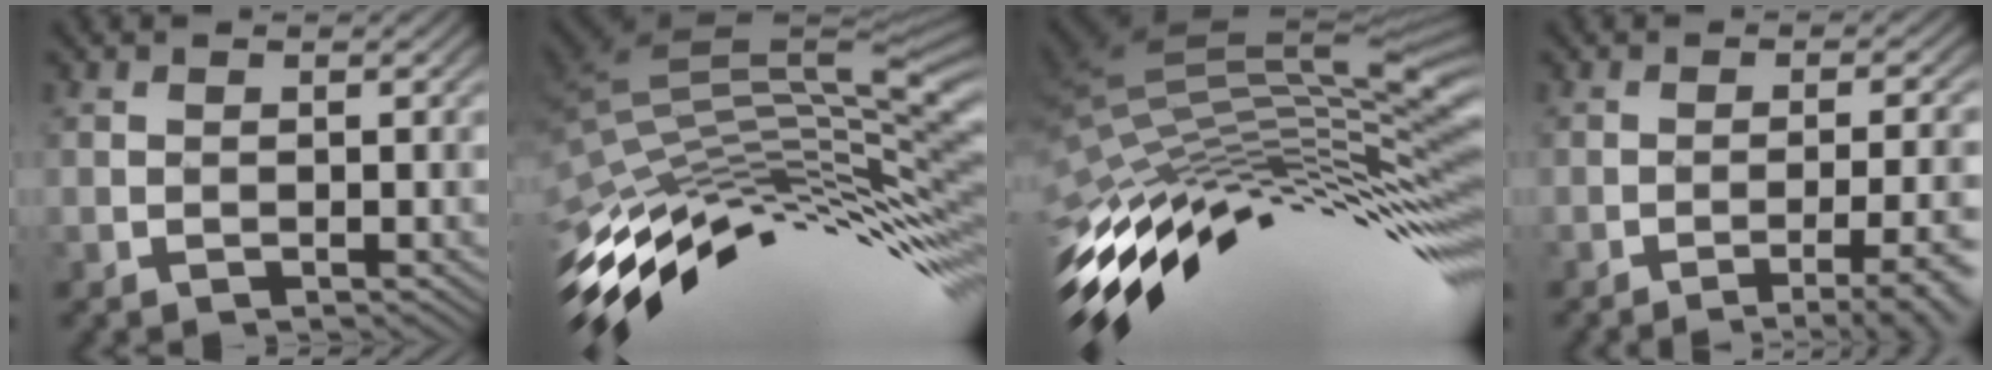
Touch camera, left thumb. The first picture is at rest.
{"total": 14.2, "force": [-5.0, 4.6, 12.5], "torque": [-0.249, 0.009, -0.089]}
{"total": 15.9, "force": [-5.1, 4.7, 14.3], "torque": [-0.280, 0.007, -0.090]}
{"total": 7.9, "force": [-4.1, 1.7, 6.5], "torque": [-0.094, 0.006, -0.050]}